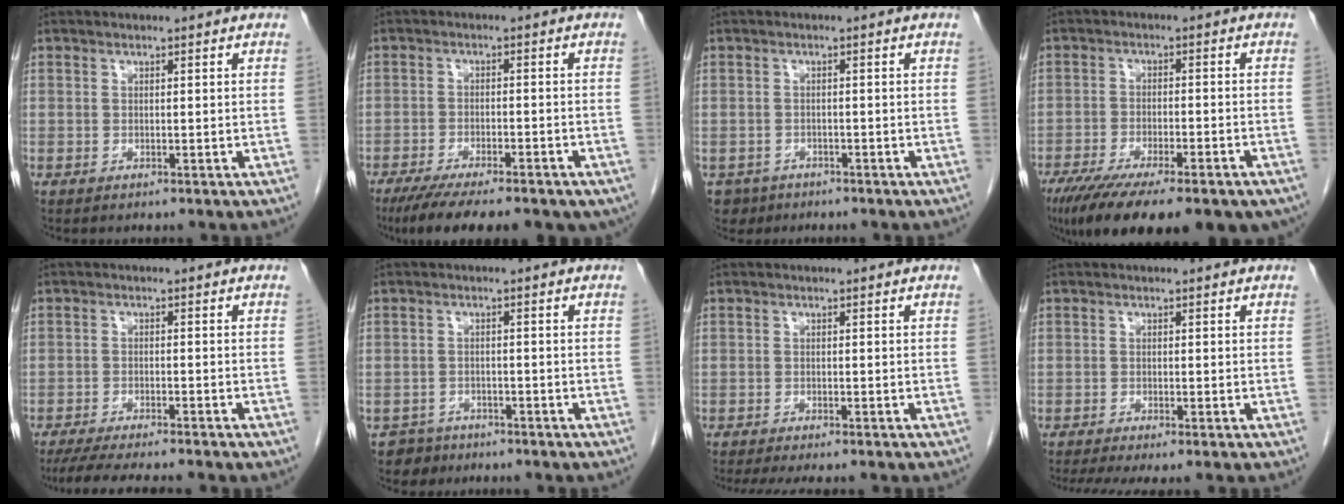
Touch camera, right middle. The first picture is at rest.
{"total": 16.3, "force": [-12.1, 4.6, 9.9], "torque": [-0.146, -0.020, -0.167]}
{"total": 3.6, "force": [-2.5, 2.6, 0.0], "torque": [-0.001, 0.004, -0.039]}
{"total": 22.3, "force": [-15.9, 6.0, 14.4], "torque": [-0.207, -0.034, -0.217]}
{"total": 9.7, "force": [-8.3, 0.5, 5.1], "torque": [-0.068, -0.017, -0.126]}
{"total": 3.2, "force": [-2.4, 2.0, -0.6], "torque": [0.007, 0.007, -0.039]}
{"total": 6.4, "force": [-5.4, 0.9, 3.3], "torque": [-0.042, -0.012, -0.081]}
{"total": 4.4, "force": [-3.4, 0.4, 2.9], "torque": [-0.046, -0.013, -0.057]}